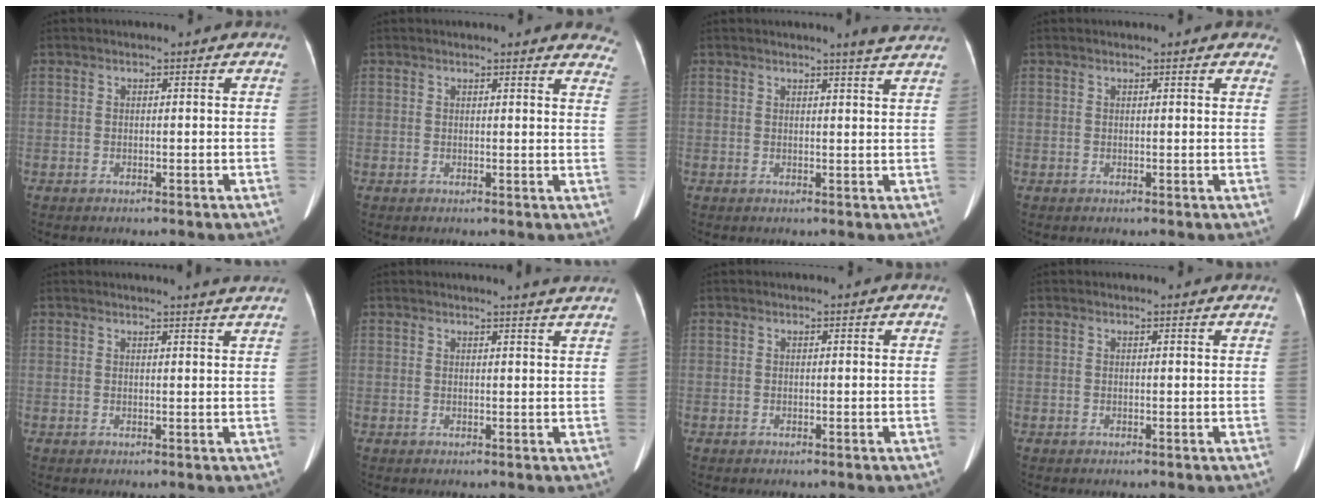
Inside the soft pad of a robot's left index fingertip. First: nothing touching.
{"total": 13.0, "force": [12.4, 2.2, 3.4], "torque": [0.000, -0.055, 0.102]}
{"total": 3.9, "force": [3.4, -0.8, 1.7], "torque": [-0.023, -0.023, 0.023]}
{"total": 6.1, "force": [5.4, 1.5, 2.6], "torque": [-0.018, -0.008, 0.044]}
{"total": 4.5, "force": [4.1, -0.9, 1.5], "torque": [-0.017, -0.019, 0.027]}
{"total": 4.6, "force": [4.2, -0.9, 1.5], "torque": [-0.018, -0.020, 0.028]}
{"total": 0.8, "force": [0.7, 0.0, 0.3], "torque": [-0.004, -0.007, 0.004]}
{"total": 1.7, "force": [1.7, 0.3, 0.3], "torque": [-0.006, -0.011, 0.010]}